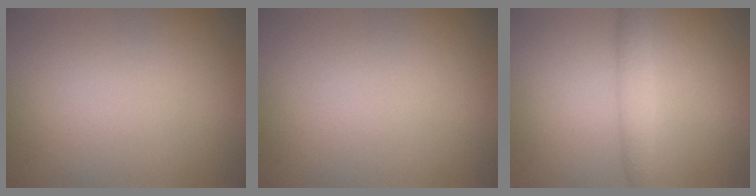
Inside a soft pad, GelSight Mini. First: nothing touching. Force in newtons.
{"total": 0.0}
{"total": 2.1, "press": 2.1, "slide": 0.1}